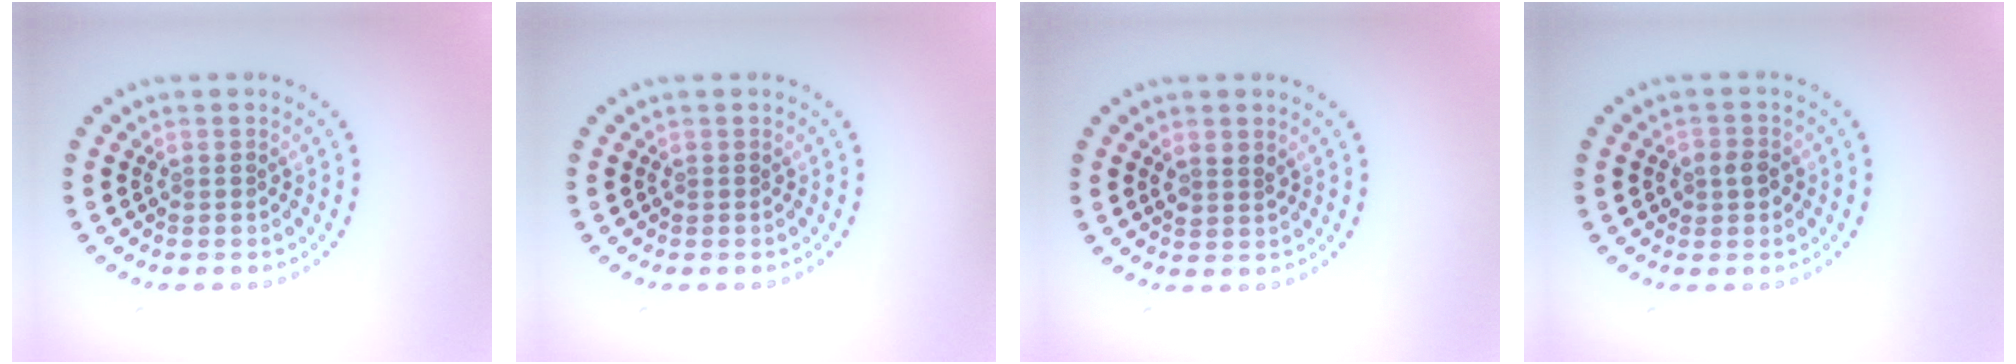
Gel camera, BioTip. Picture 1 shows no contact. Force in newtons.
{"total": 0.0}
{"total": 1.3, "press": 1.2, "slide": 0.6}
{"total": 1.8, "press": 1.7, "slide": 0.4}